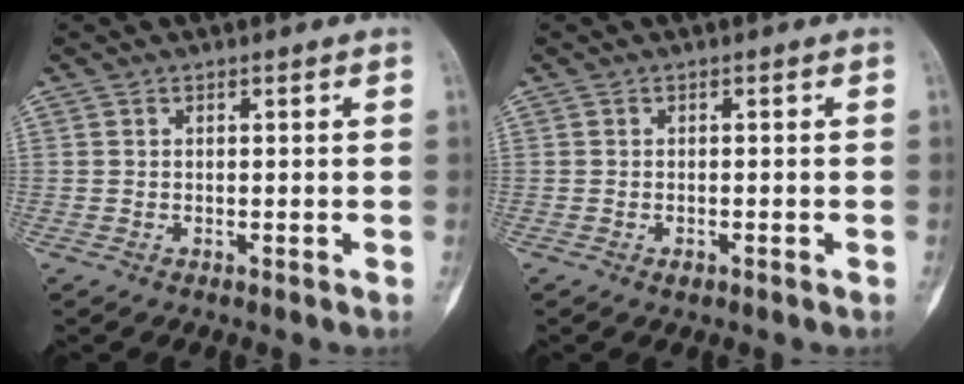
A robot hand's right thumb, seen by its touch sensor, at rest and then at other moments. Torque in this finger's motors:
{"motor_torque": [0.31, 0.13, 0.04, -0.14, -0.02]}